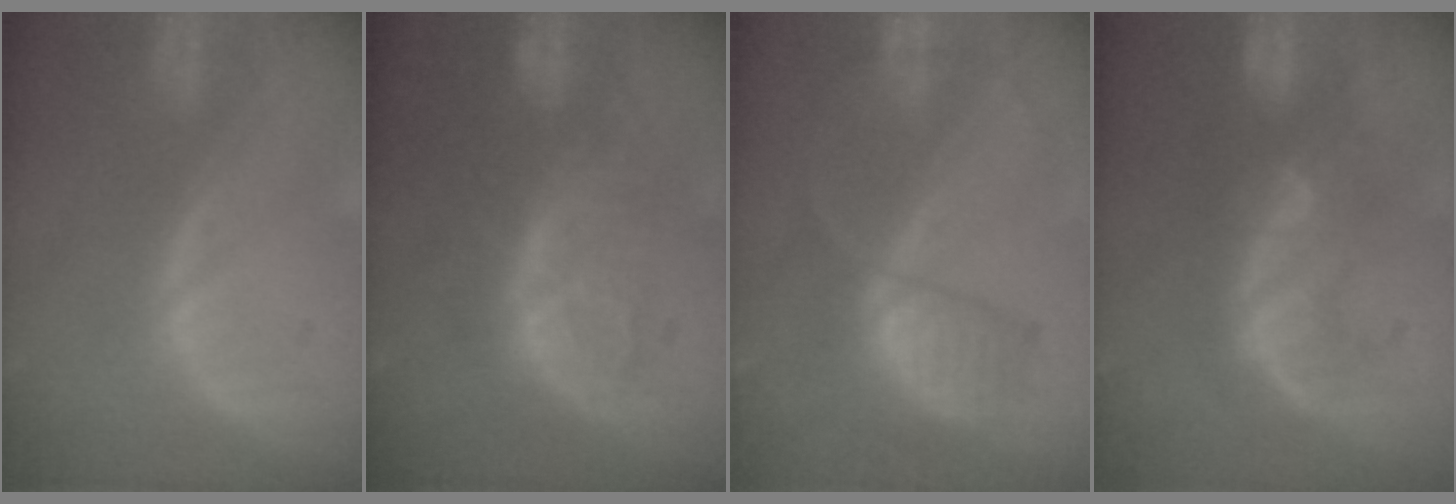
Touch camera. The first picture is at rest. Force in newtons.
{"total": 9.4, "press": 8.8, "slide": 3.3}
{"total": 7.3, "press": 6.0, "slide": 4.0}
{"total": 7.9, "press": 7.8, "slide": 1.3}